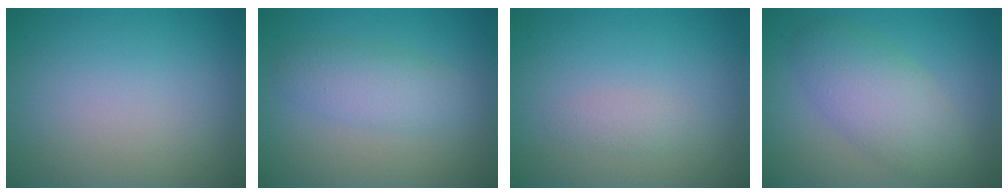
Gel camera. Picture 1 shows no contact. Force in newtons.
{"total": 3.0, "press": 3.0, "slide": 0.2}
{"total": 1.0, "press": 1.0, "slide": 0.1}
{"total": 5.0, "press": 5.0, "slide": 0.1}